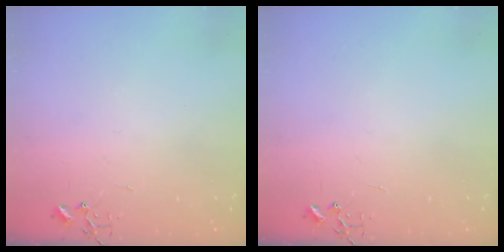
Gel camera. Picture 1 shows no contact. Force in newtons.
{"total": 0.0}